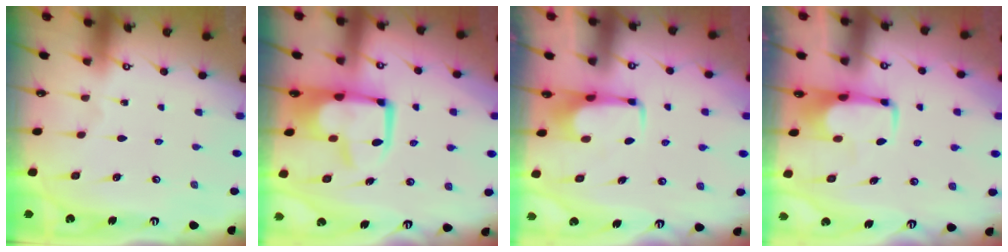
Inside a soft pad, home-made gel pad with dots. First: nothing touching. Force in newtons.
{"total": 3.5, "press": 3.4, "slide": 0.8}
{"total": 1.7, "press": 1.6, "slide": 0.5}
{"total": 1.9, "press": 1.9, "slide": 0.4}